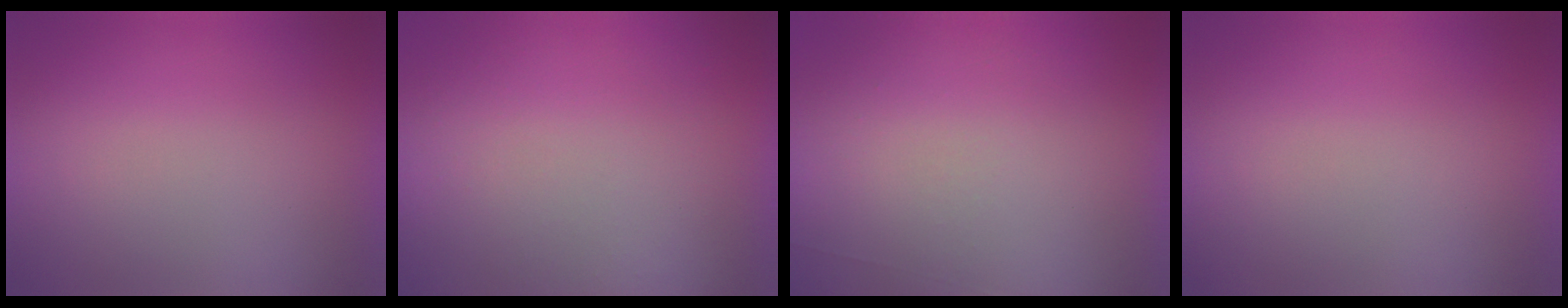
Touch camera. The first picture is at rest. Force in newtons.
{"total": 9.8}
{"total": 6.8}
{"total": 0.0}